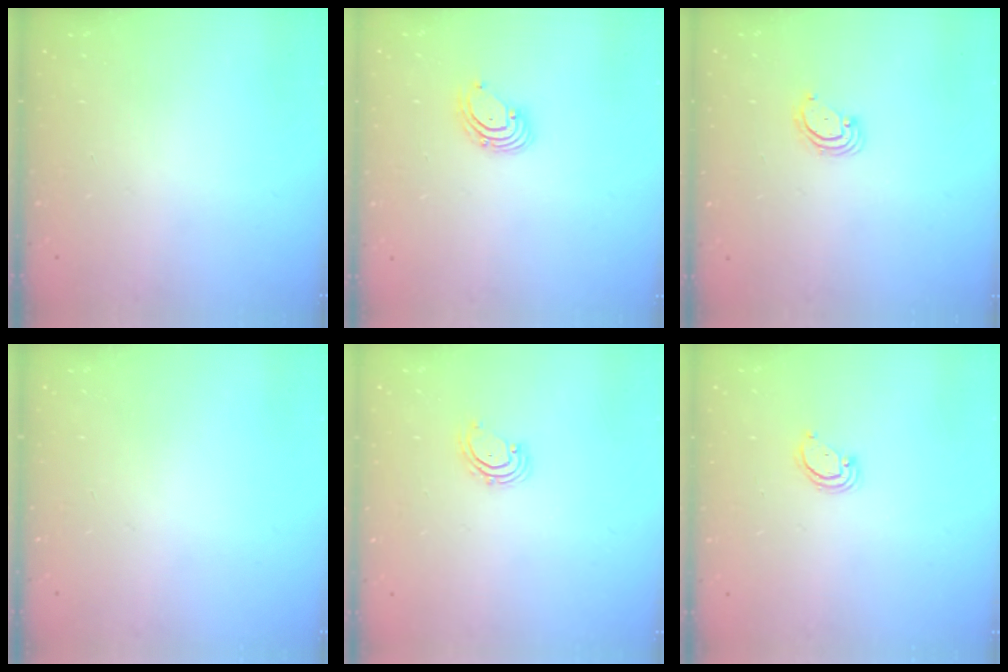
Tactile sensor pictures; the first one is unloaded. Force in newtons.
{"total": 2.7, "press": 2.7, "slide": 0.3}
{"total": 3.8, "press": 3.8, "slide": 0.4}
{"total": 0.0}
{"total": 2.8, "press": 2.8, "slide": 0.2}
{"total": 2.9, "press": 2.8, "slide": 0.2}